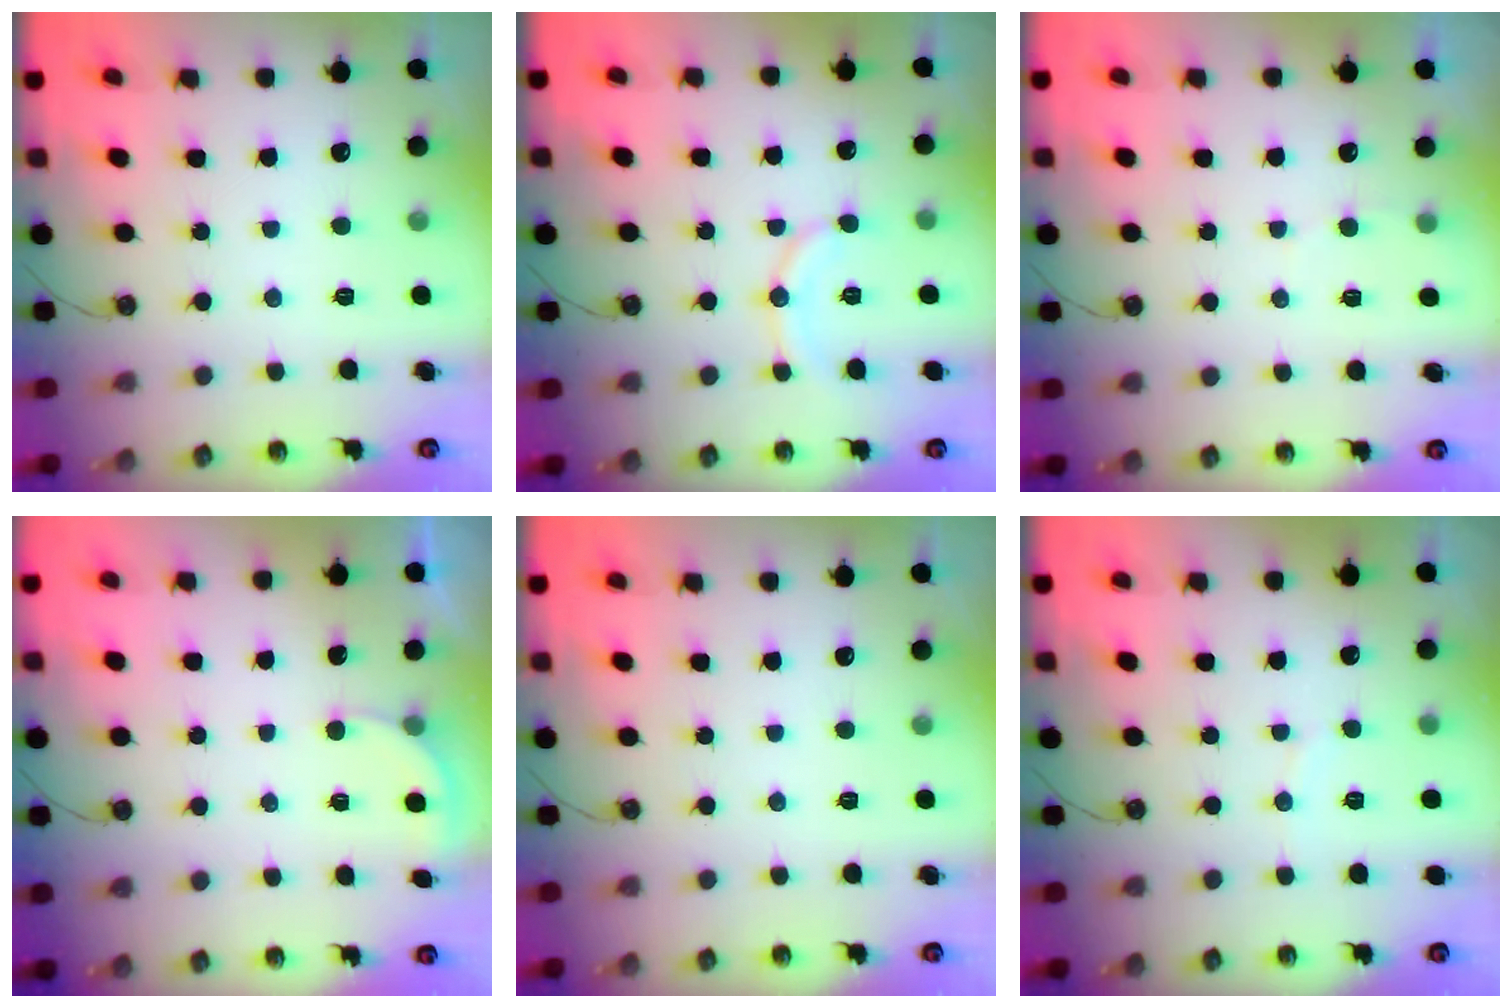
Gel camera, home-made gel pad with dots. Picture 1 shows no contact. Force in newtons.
{"total": 8.8, "press": 8.7, "slide": 0.7}
{"total": 2.8, "press": 2.8, "slide": 0.2}
{"total": 2.5, "press": 2.5, "slide": 0.2}
{"total": 0.0}
{"total": 2.8, "press": 2.8, "slide": 0.4}